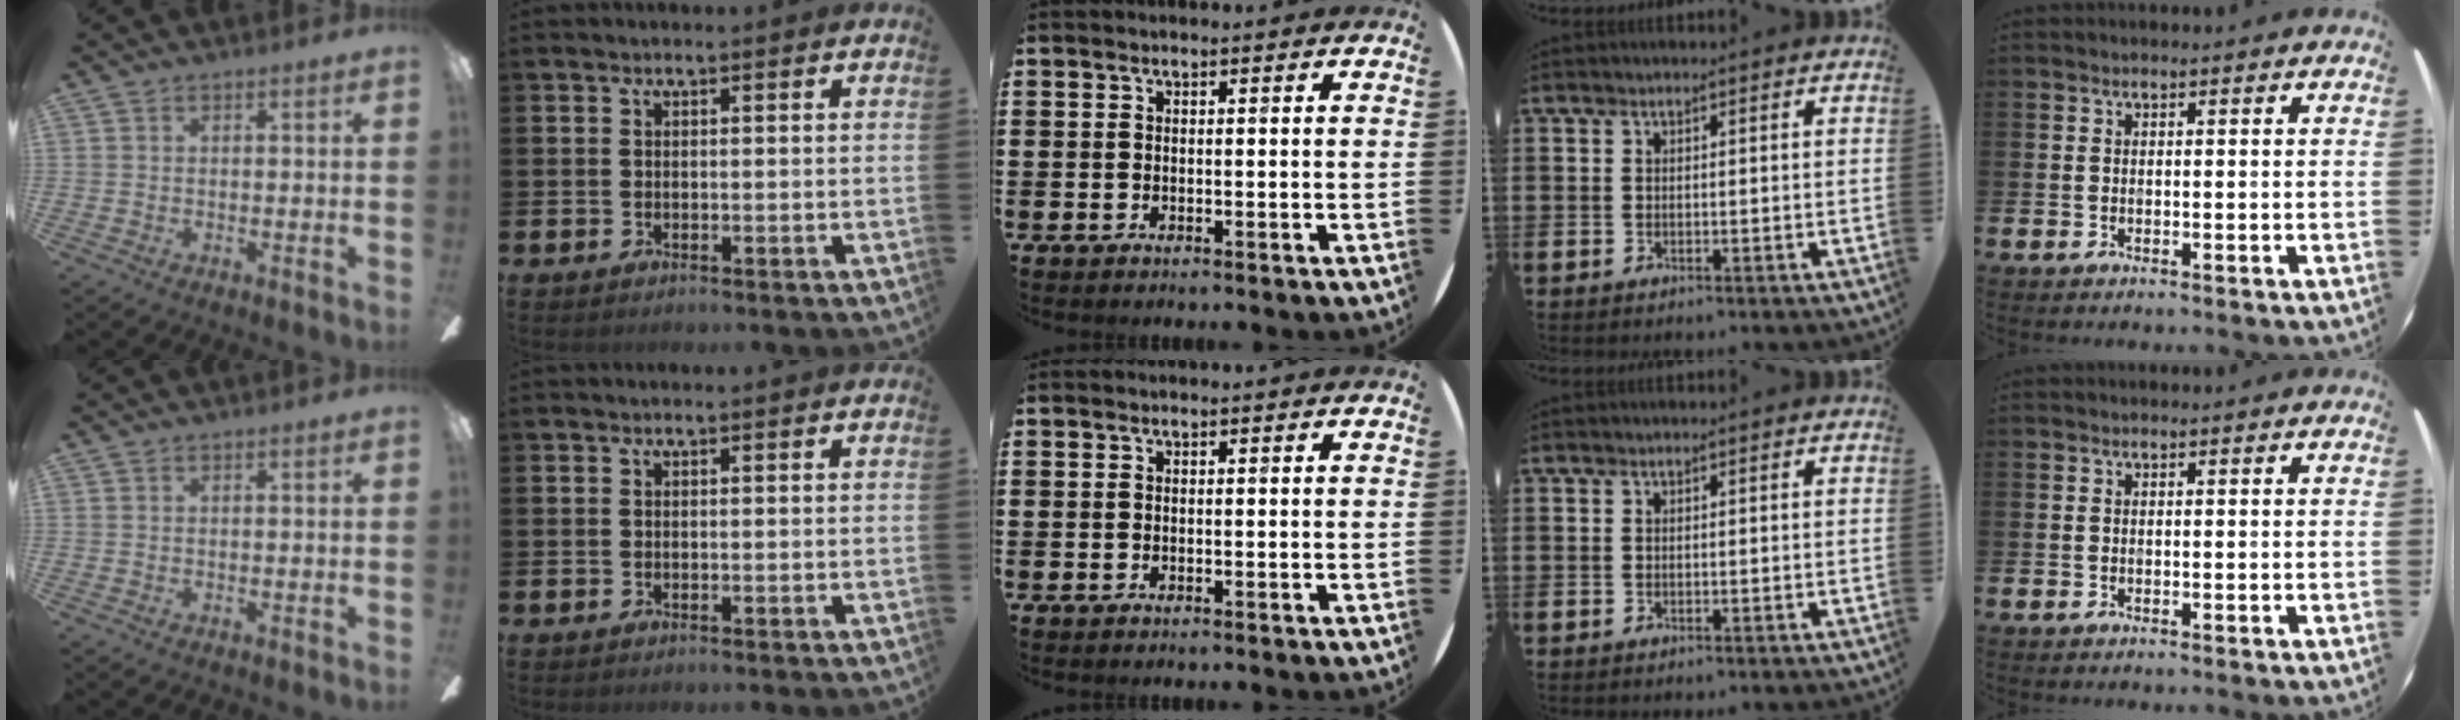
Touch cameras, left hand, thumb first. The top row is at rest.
{}